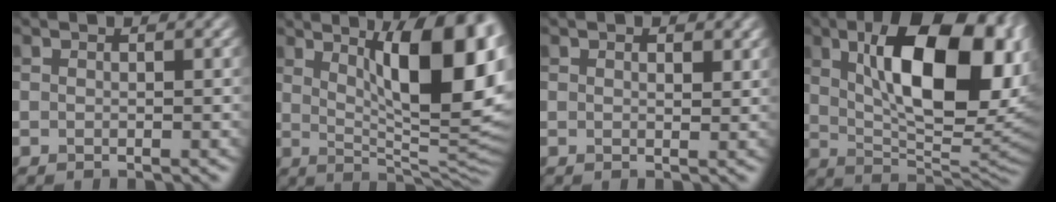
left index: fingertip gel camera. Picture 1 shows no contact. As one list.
[{"total": 13.4, "force": [4.5, 4.3, 11.9], "torque": [-0.124, 0.000, 0.066]}, {"total": 1.4, "force": [0.8, 0.7, 0.9], "torque": [-0.011, -0.001, 0.015]}, {"total": 14.6, "force": [3.7, 6.5, 12.5], "torque": [-0.175, 0.003, 0.055]}]